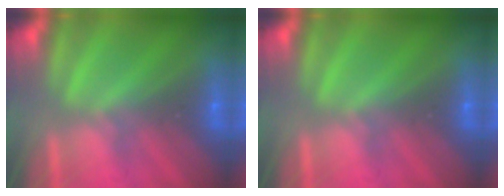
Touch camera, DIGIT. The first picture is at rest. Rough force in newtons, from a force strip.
{"total": 0.0}